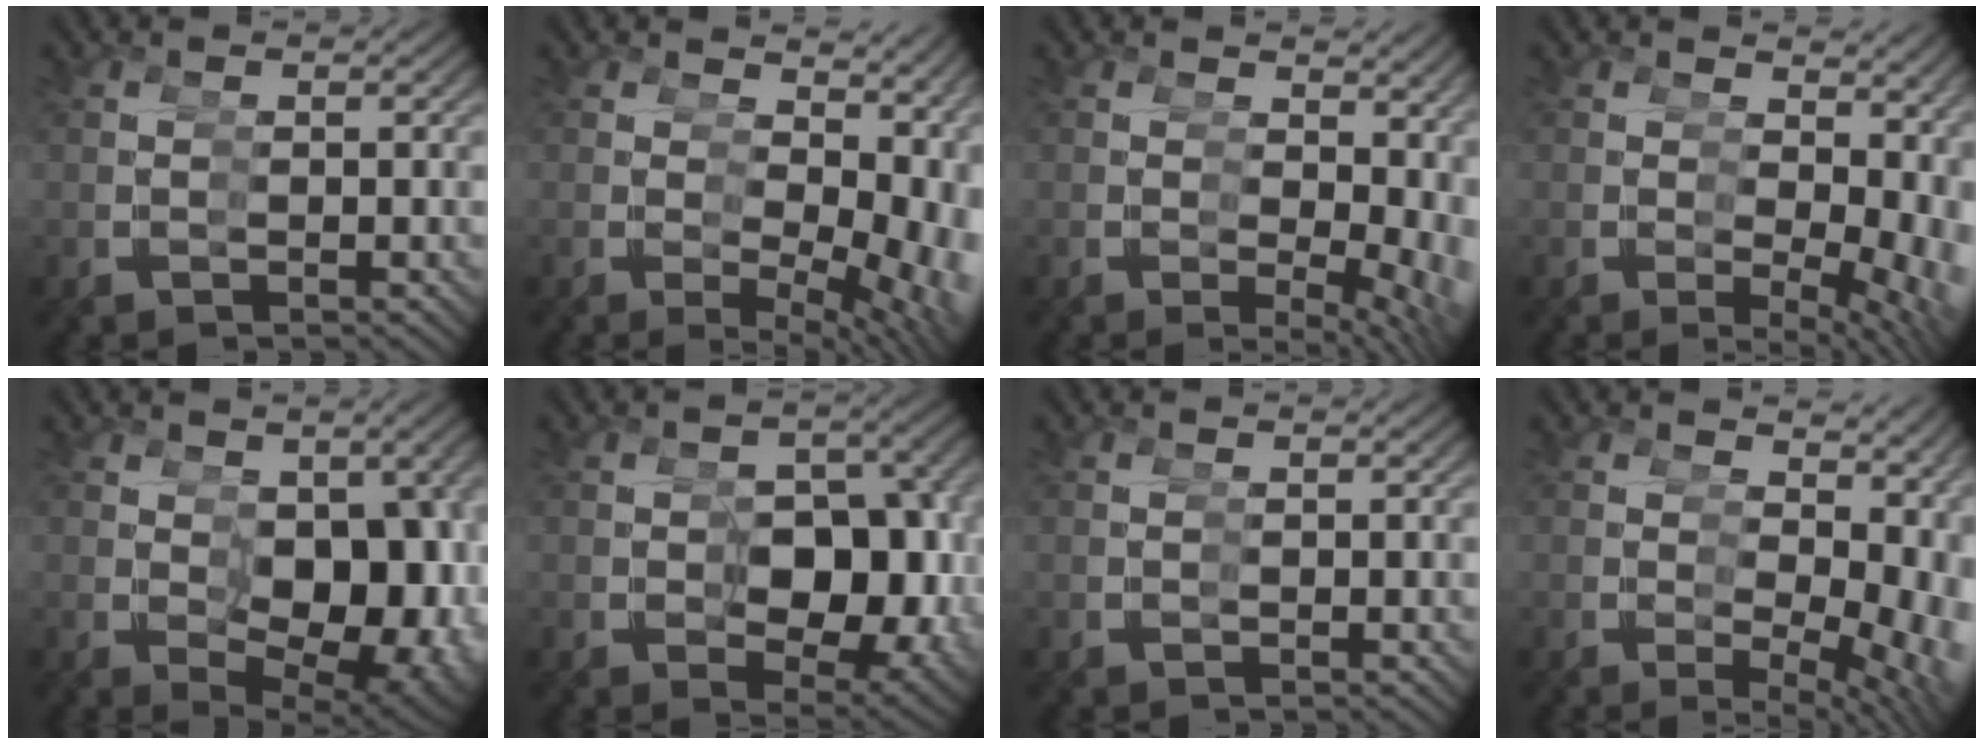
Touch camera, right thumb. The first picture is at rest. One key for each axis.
{"total": 6.7, "fx": 0.2, "fy": 3.6, "fz": 5.7, "tx": -0.074, "ty": -0.017, "tz": 0.021}
{"total": 4.8, "fx": 0.0, "fy": 2.7, "fz": 4.0, "tx": -0.039, "ty": -0.020, "tz": 0.008}
{"total": 5.4, "fx": 0.0, "fy": 3.0, "fz": 4.5, "tx": -0.047, "ty": -0.019, "tz": 0.009}
{"total": 9.9, "fx": -0.4, "fy": 5.7, "fz": 8.0, "tx": -0.135, "ty": -0.033, "tz": 0.014}
{"total": 11.8, "fx": -1.1, "fy": 7.5, "fz": 9.0, "tx": -0.144, "ty": -0.044, "tz": 0.003}
{"total": 0.0}
{"total": 5.9, "fx": 0.2, "fy": 3.1, "fz": 5.1, "tx": -0.060, "ty": -0.016, "tz": 0.016}